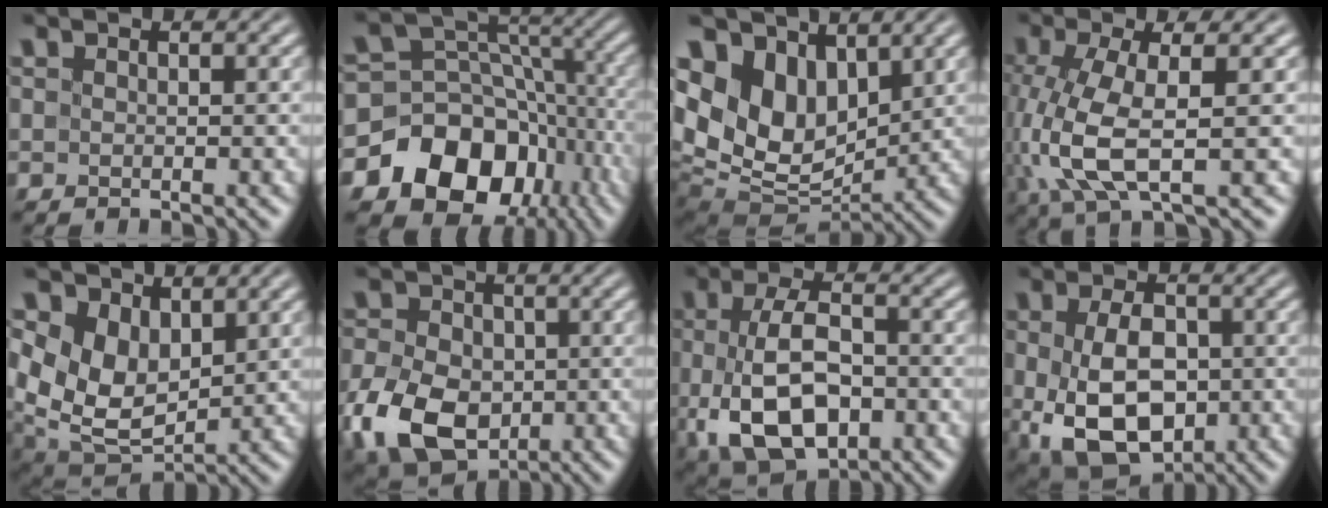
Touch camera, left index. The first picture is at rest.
{"total": 13.6, "force": [-6.8, 10.4, 5.5], "torque": [-0.104, 0.011, -0.119]}
{"total": 10.8, "force": [3.0, 7.7, 6.9], "torque": [-0.159, -0.005, 0.059]}
{"total": 7.2, "force": [-0.7, 2.4, 6.7], "torque": [-0.164, -0.006, -0.015]}
{"total": 9.7, "force": [2.1, 6.8, 6.6], "torque": [-0.146, -0.006, 0.044]}
{"total": 10.5, "force": [-2.9, 7.3, 6.9], "torque": [-0.157, -0.019, -0.068]}
{"total": 9.5, "force": [-1.8, 5.2, 7.7], "torque": [-0.156, -0.011, -0.036]}
{"total": 9.3, "force": [-1.3, 5.9, 7.1], "torque": [-0.143, -0.017, -0.018]}